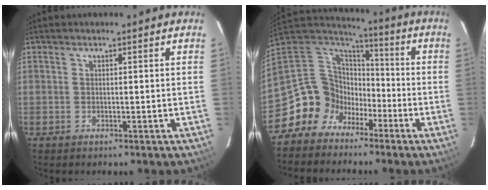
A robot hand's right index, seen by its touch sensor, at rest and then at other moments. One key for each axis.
{"total": 13.2, "fx": -7.3, "fy": 10.6, "fz": 2.8, "tx": -0.082, "ty": 0.036, "tz": -0.141}